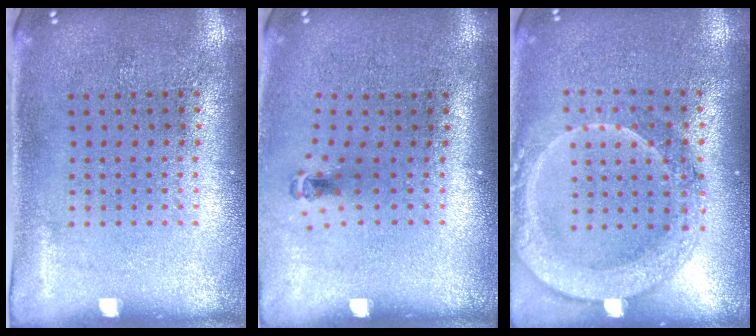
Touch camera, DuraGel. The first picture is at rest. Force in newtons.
{"total": 0.6, "press": 0.4, "slide": 0.5}
{"total": 2.0, "press": 1.8, "slide": 0.7}